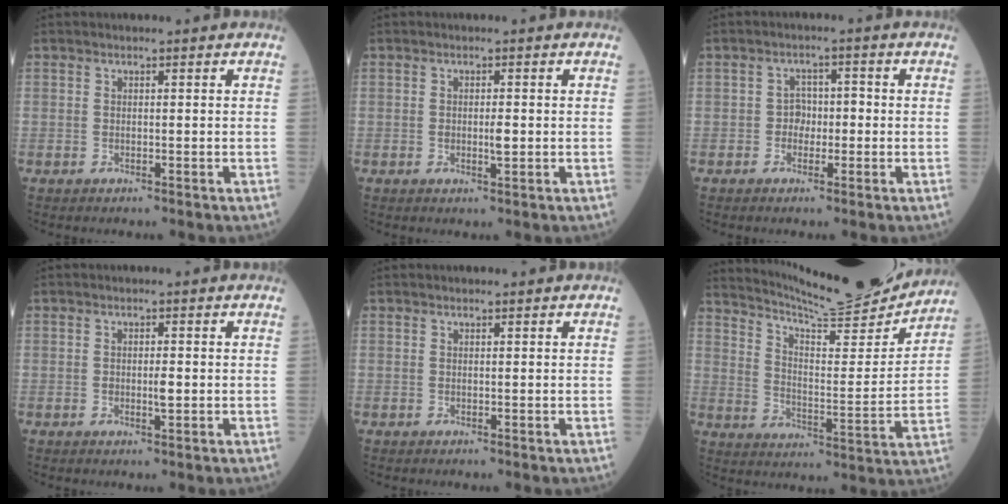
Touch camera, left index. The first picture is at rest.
{"total": 1.7, "force": [-0.1, 0.4, 1.6], "torque": [-0.030, -0.001, 0.000]}
{"total": 2.6, "force": [-0.7, 1.9, 1.6], "torque": [-0.019, 0.011, -0.015]}
{"total": 1.6, "force": [-0.2, 0.4, 1.5], "torque": [-0.028, -0.001, -0.001]}
{"total": 0.0}
{"total": 18.4, "force": [17.7, 0.3, 5.0], "torque": [-0.092, -0.048, 0.254]}